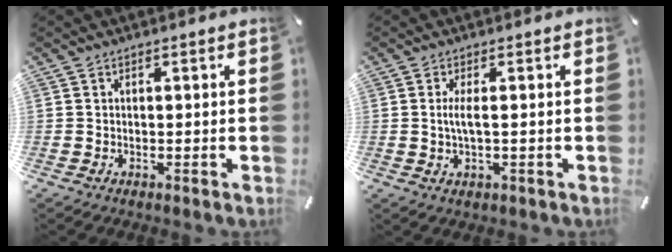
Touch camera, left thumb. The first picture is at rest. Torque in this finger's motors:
{"motor_torque": [-0.04, -0.29, 0.15, 0.12, 0.09]}